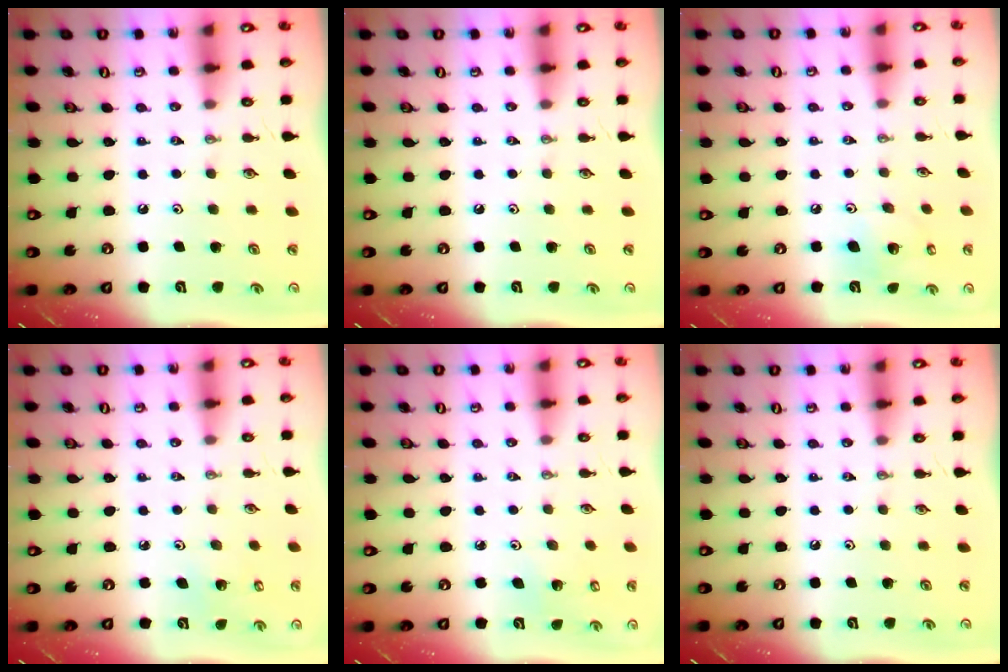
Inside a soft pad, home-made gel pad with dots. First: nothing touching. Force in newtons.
{"total": 0.0}
{"total": 9.6, "press": 9.4, "slide": 1.9}
{"total": 2.0, "press": 2.0, "slide": 0.2}
{"total": 3.0, "press": 3.0, "slide": 0.5}
{"total": 0.0}